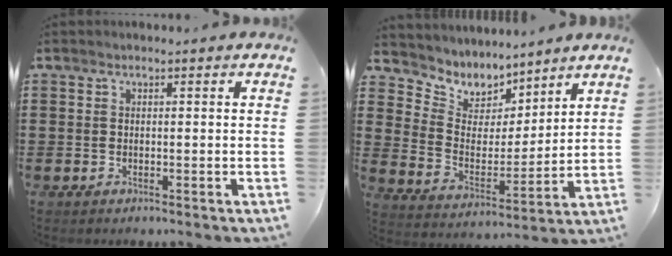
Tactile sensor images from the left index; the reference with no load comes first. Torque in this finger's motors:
{"motor_torque": [0.19, -0.13, -0.34, -0.12]}